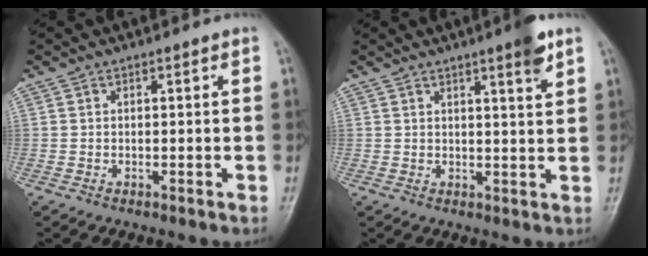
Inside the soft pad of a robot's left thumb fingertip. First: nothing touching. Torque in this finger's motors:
{"motor_torque": [1.05, 0.69, 0.80, -0.34, 0.00]}